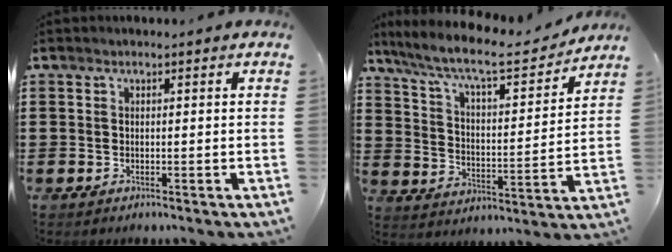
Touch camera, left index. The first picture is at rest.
{"total": 9.4, "force": [8.0, 1.0, 4.9], "torque": [-0.128, -0.043, 0.131]}